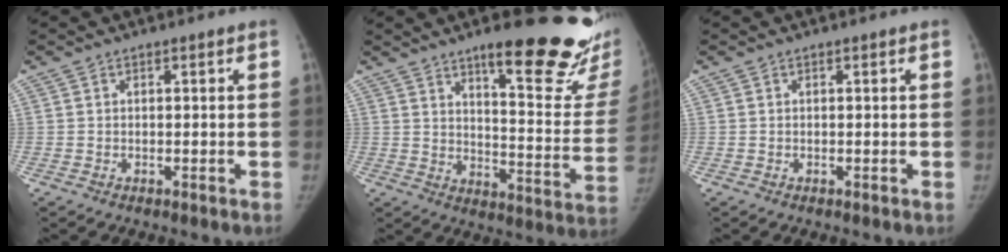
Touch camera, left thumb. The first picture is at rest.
{"total": 23.4, "force": [15.8, 5.1, 16.4], "torque": [-0.179, -0.107, 0.213]}
{"total": 0.0}